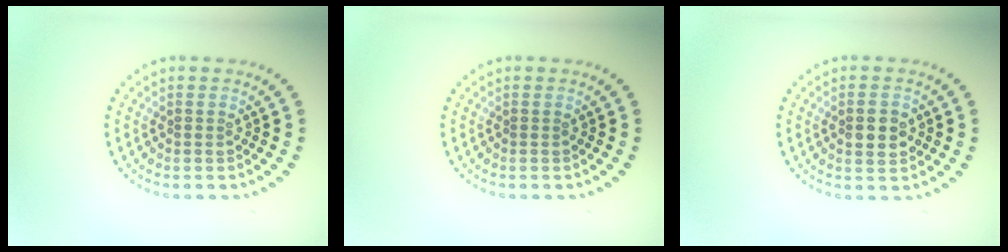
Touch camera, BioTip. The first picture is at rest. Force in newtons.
{"total": 0.0}
{"total": 2.3, "press": 2.3, "slide": 0.2}